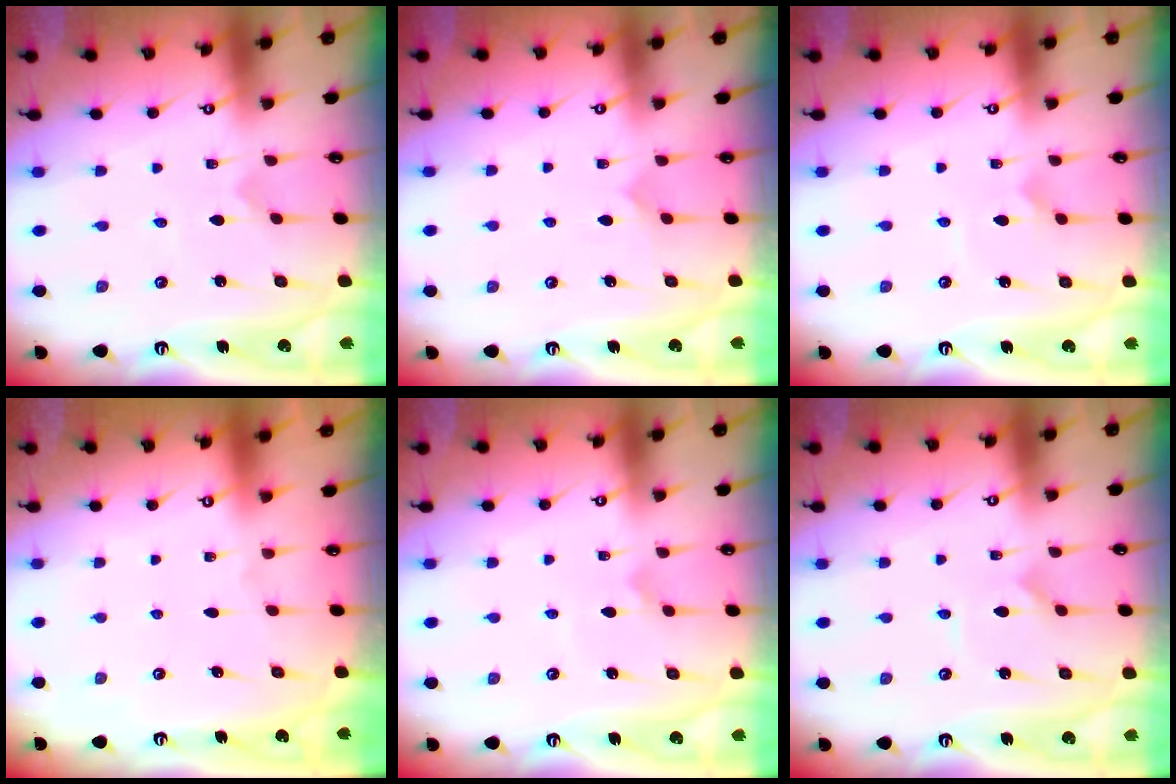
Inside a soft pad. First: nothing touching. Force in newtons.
{"total": 4.9, "press": 4.8, "slide": 0.6}
{"total": 4.1, "press": 4.1, "slide": 0.5}
{"total": 0.0}
{"total": 2.9, "press": 2.9, "slide": 0.1}
{"total": 1.4, "press": 1.4, "slide": 0.2}